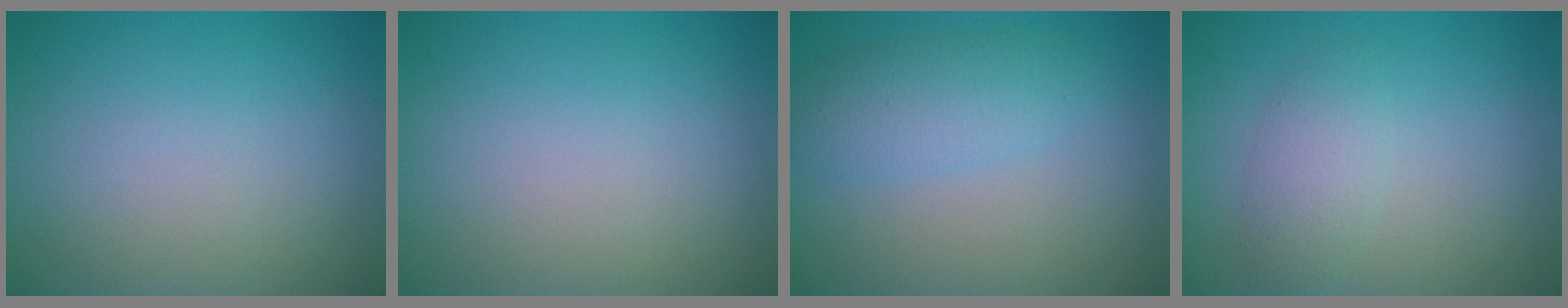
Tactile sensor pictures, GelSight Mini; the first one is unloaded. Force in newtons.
{"total": 0.0}
{"total": 3.2, "press": 3.2, "slide": 0.0}
{"total": 2.4, "press": 2.4, "slide": 0.0}